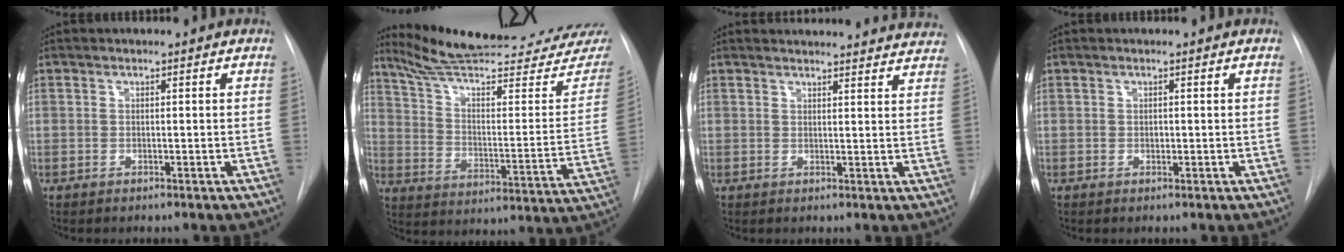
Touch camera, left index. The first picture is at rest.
{"total": 27.7, "force": [25.1, 3.3, 11.3], "torque": [-0.161, -0.079, 0.336]}
{"total": 16.8, "force": [16.3, 2.6, 3.0], "torque": [-0.027, -0.031, 0.176]}
{"total": 0.9, "force": [-0.8, 0.3, 0.2], "torque": [0.000, -0.005, -0.013]}